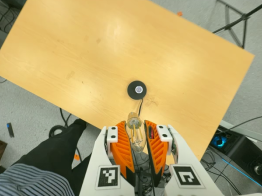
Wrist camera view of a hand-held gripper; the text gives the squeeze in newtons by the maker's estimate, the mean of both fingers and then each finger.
{"total": 21.3, "left": 25.8, "right": 16.7}